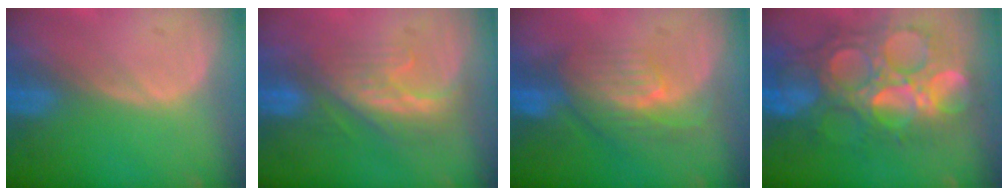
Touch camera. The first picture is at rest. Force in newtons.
{"total": 8.4, "press": 7.2, "slide": 4.2}
{"total": 7.9, "press": 7.1, "slide": 3.6}
{"total": 13.6, "press": 13.5, "slide": 1.5}